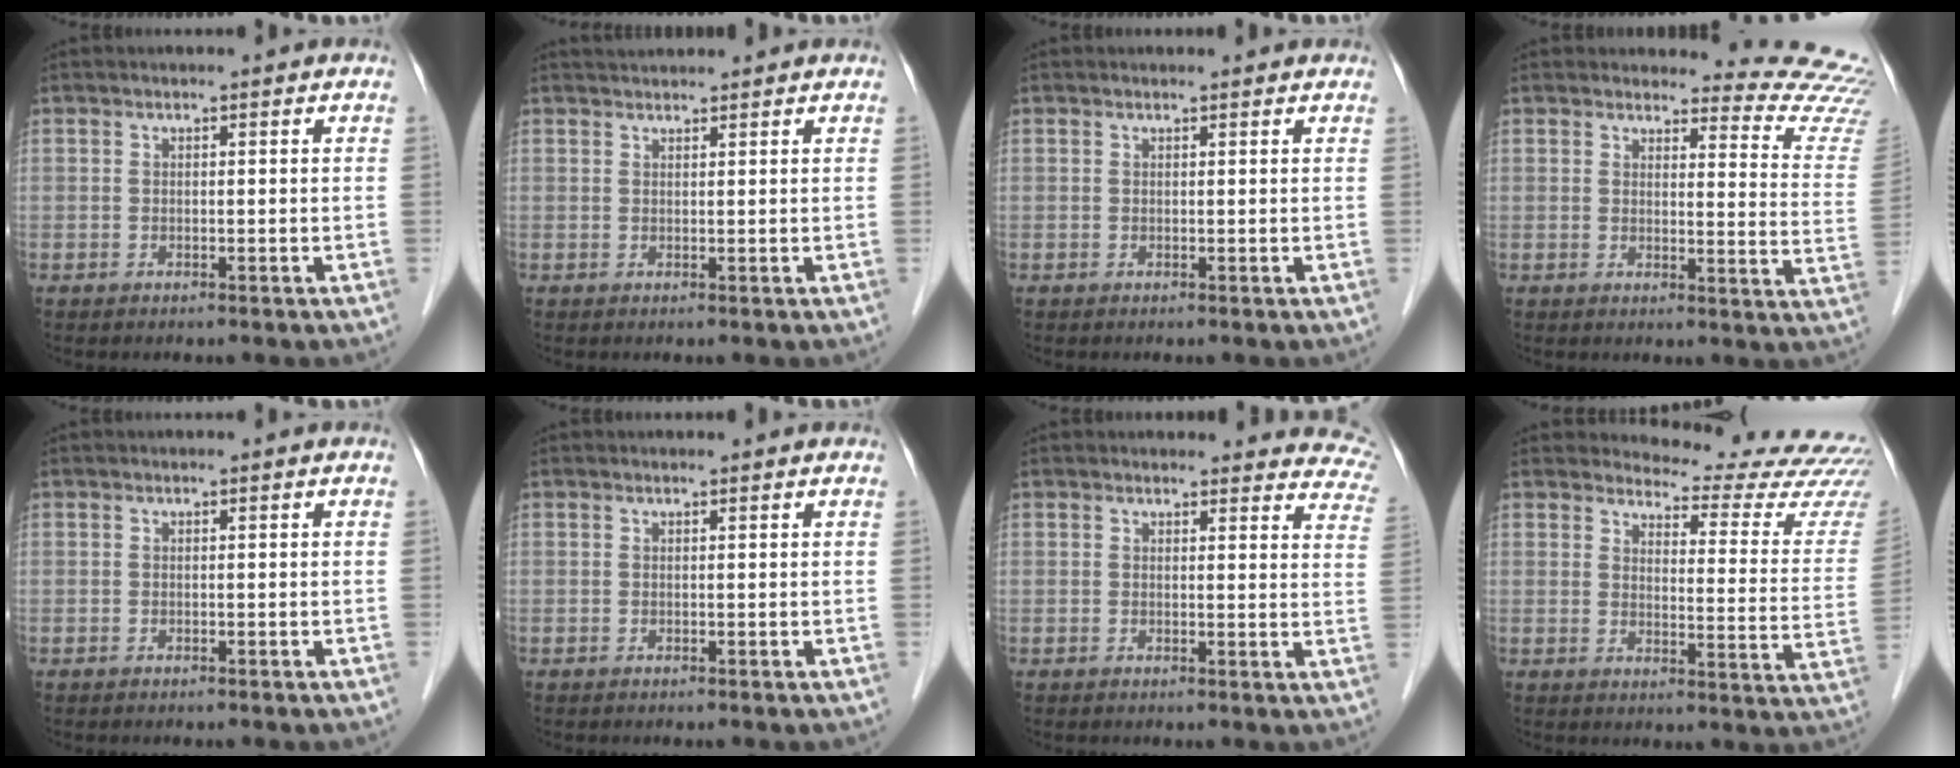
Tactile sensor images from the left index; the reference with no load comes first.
{"total": 2.8, "force": [2.7, 0.3, 0.5], "torque": [-0.010, 0.029, 0.046]}
{"total": 1.7, "force": [1.7, 0.4, 0.3], "torque": [-0.014, 0.009, 0.017]}
{"total": 14.9, "force": [14.8, 1.2, 1.4], "torque": [0.014, -0.135, 0.124]}
{"total": 0.0}
{"total": 0.7, "force": [0.7, 0.1, 0.1], "torque": [-0.008, 0.005, 0.009]}
{"total": 14.6, "force": [13.8, 4.2, 2.4], "torque": [0.017, -0.042, 0.116]}
{"total": 18.6, "force": [18.2, 1.6, 3.2], "torque": [-0.029, -0.131, 0.187]}